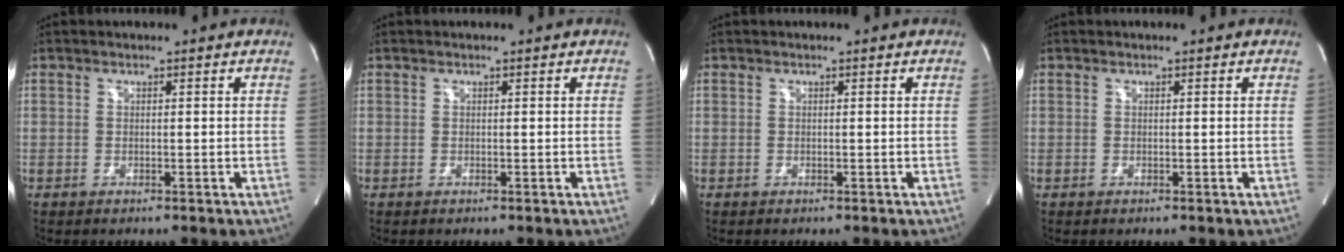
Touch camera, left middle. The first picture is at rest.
{"total": 0.0}
{"total": 0.0}
{"total": 0.0}